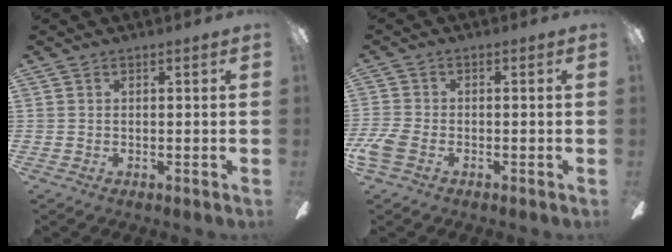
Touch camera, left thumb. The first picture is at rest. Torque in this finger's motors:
{"motor_torque": [-1.12, 1.23, 0.76, 0.24, 0.05]}